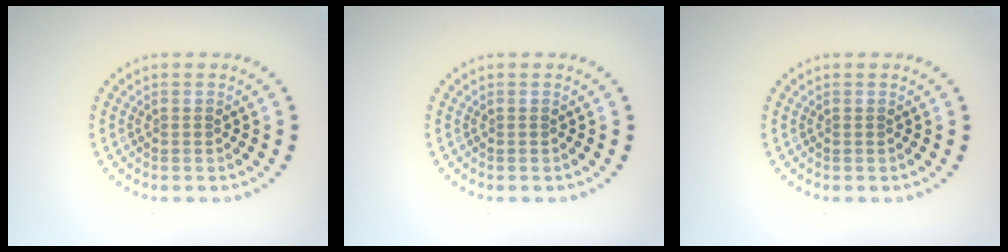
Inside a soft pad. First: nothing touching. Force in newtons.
{"total": 0.0}
{"total": 0.0}